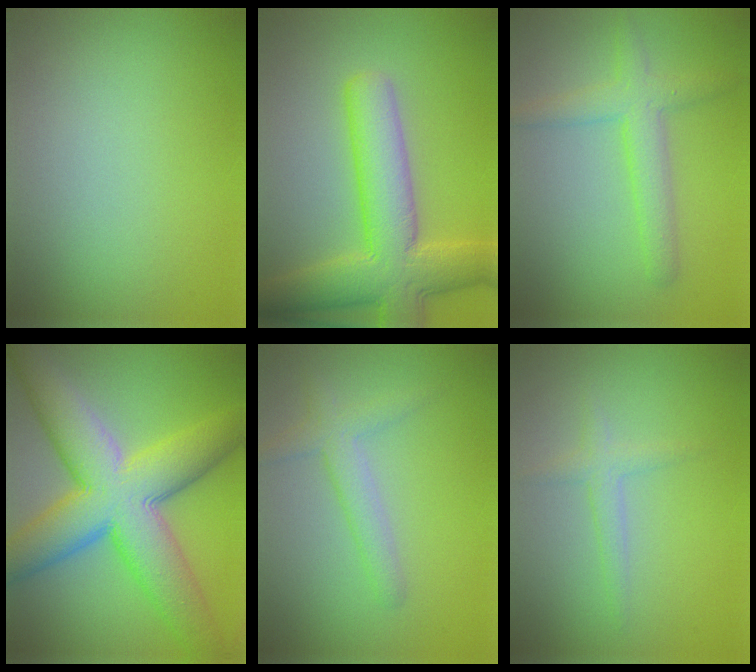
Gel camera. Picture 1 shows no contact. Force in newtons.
{"total": 8.2, "press": 8.2, "slide": 0.4}
{"total": 3.6, "press": 3.6, "slide": 0.1}
{"total": 12.5, "press": 12.5, "slide": 0.4}
{"total": 2.7, "press": 2.6, "slide": 0.1}
{"total": 1.7, "press": 1.7, "slide": 0.1}